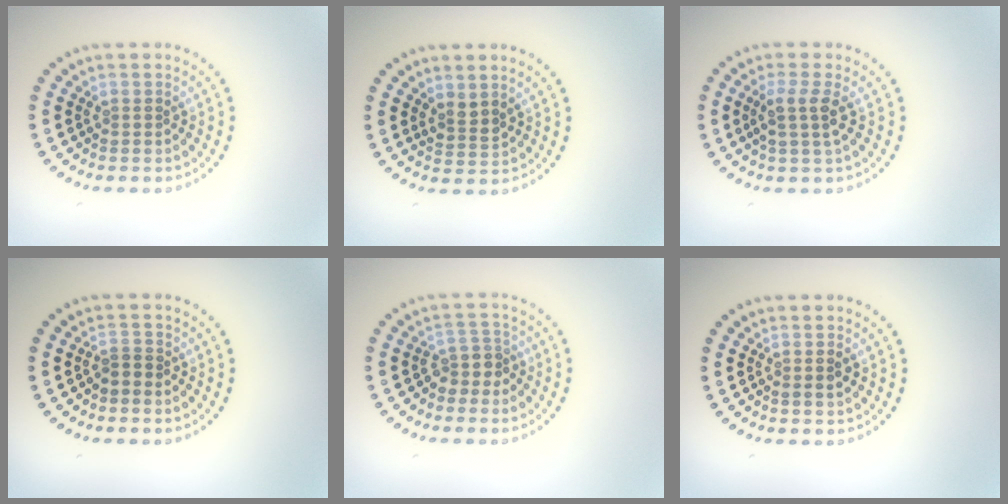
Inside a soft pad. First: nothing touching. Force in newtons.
{"total": 1.6, "press": 1.3, "slide": 1.0}
{"total": 2.4, "press": 2.0, "slide": 1.4}
{"total": 0.8, "press": 0.6, "slide": 0.6}
{"total": 2.3, "press": 1.8, "slide": 1.5}
{"total": 1.1, "press": 1.1, "slide": 0.4}